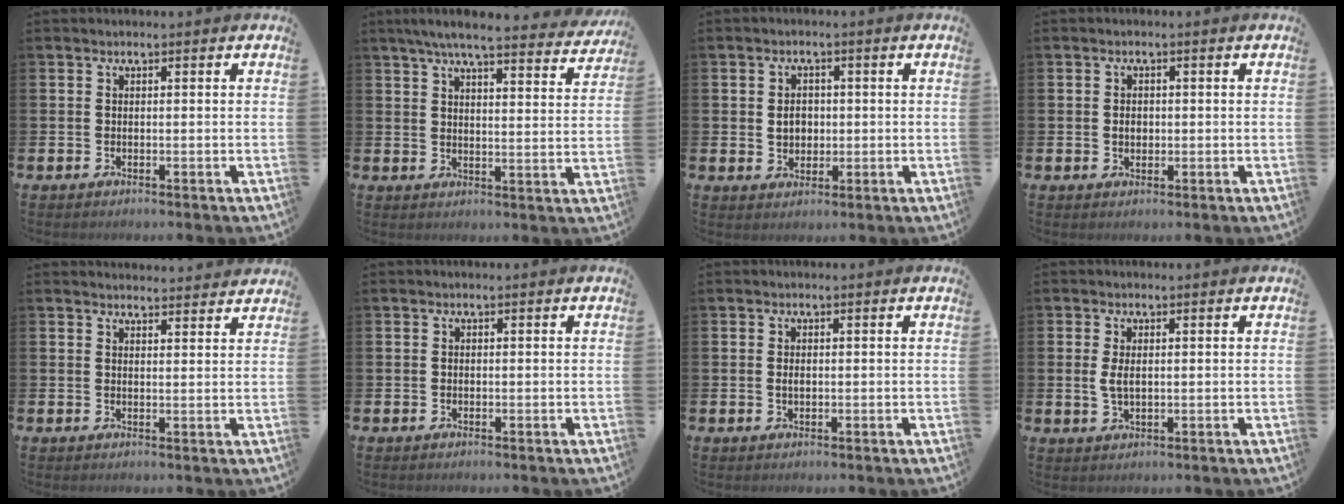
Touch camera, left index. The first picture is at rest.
{"total": 6.3, "force": [5.8, 0.5, 2.5], "torque": [-0.055, -0.034, 0.097]}
{"total": 3.1, "force": [0.2, 2.5, 1.8], "torque": [-0.017, 0.003, -0.004]}
{"total": 1.6, "force": [0.1, 1.3, 1.0], "torque": [-0.005, 0.003, -0.004]}
{"total": 2.9, "force": [2.8, 0.4, -0.1], "torque": [0.009, -0.020, 0.049]}
{"total": 0.0}
{"total": 0.8, "force": [0.0, 0.5, 0.6], "torque": [-0.007, 0.001, -0.002]}
{"total": 2.4, "force": [0.4, 1.2, 2.0], "torque": [-0.034, 0.003, 0.005]}